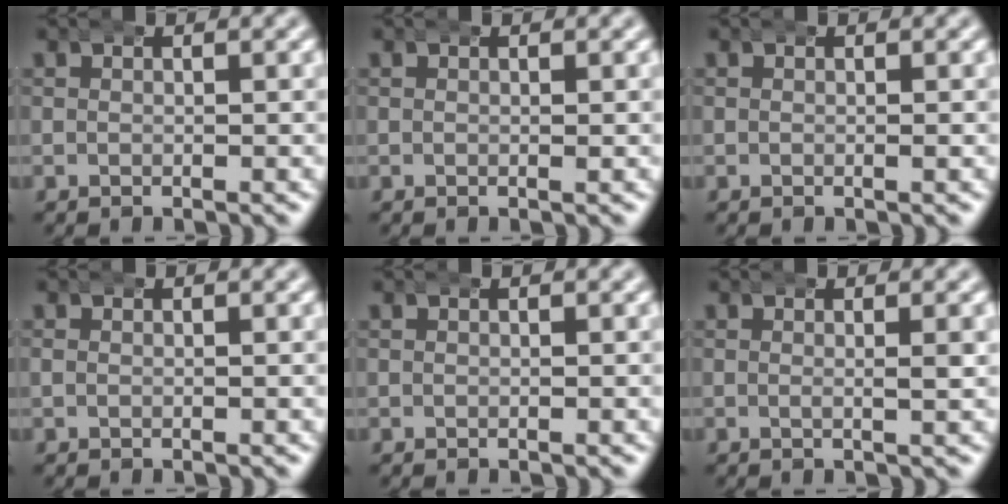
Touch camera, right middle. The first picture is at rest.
{"total": 0.0}
{"total": 0.0}
{"total": 0.6, "force": [0.0, 0.5, 0.3], "torque": [-0.006, 0.004, -0.005]}
{"total": 0.0}
{"total": 1.6, "force": [0.4, 0.3, 1.5], "torque": [-0.023, 0.005, -0.002]}